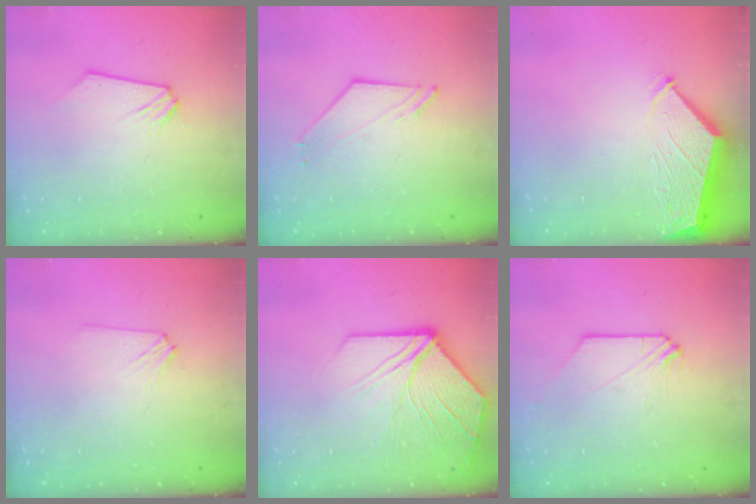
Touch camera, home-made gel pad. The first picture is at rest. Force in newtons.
{"total": 3.1, "press": 3.1, "slide": 0.2}
{"total": 2.9, "press": 2.8, "slide": 0.4}
{"total": 3.0, "press": 3.0, "slide": 0.4}
{"total": 10.8, "press": 10.6, "slide": 1.9}
{"total": 0.0}